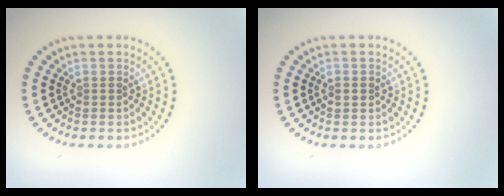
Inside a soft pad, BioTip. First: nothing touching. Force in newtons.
{"total": 1.2, "press": 1.2, "slide": 0.1}